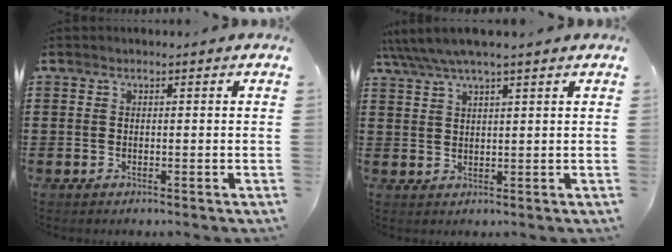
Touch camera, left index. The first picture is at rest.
{"total": 3.7, "force": [2.9, 0.2, 2.2], "torque": [-0.050, -0.005, 0.052]}